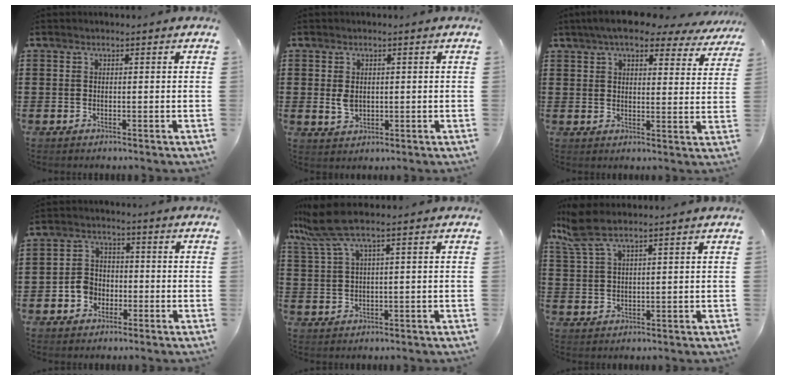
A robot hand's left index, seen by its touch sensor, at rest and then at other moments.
{"total": 2.8, "force": [0.4, 1.9, 2.0], "torque": [-0.041, 0.006, 0.007]}
{"total": 7.0, "force": [5.9, 1.4, 3.4], "torque": [-0.077, -0.013, 0.107]}
{"total": 4.2, "force": [-1.8, 3.5, 1.6], "torque": [-0.045, 0.007, -0.039]}
{"total": 5.8, "force": [3.4, 0.3, 4.7], "torque": [-0.115, -0.007, 0.057]}
{"total": 5.6, "force": [4.2, 0.5, 3.6], "torque": [-0.092, -0.009, 0.075]}